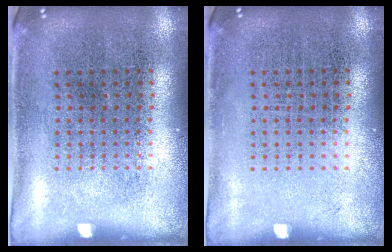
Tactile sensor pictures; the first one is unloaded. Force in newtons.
{"total": 0.0}